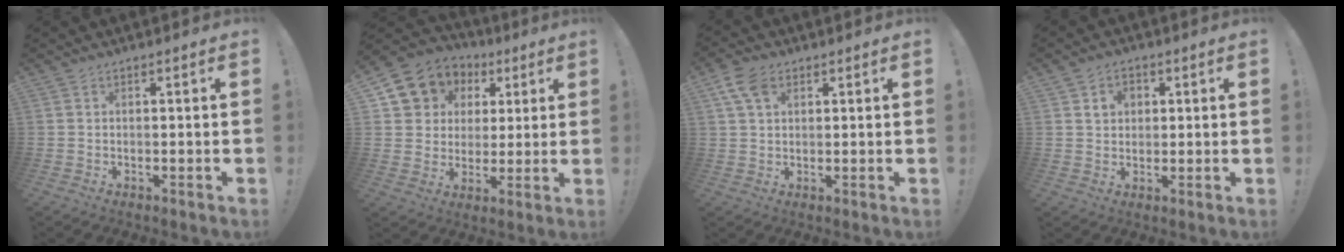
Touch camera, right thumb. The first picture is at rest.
{"total": 10.4, "force": [4.3, 9.1, 2.6], "torque": [-0.047, -0.027, 0.095]}
{"total": 6.9, "force": [3.1, 4.5, 4.3], "torque": [-0.075, -0.001, 0.061]}
{"total": 4.7, "force": [1.8, 3.9, 2.0], "torque": [-0.019, -0.006, 0.028]}